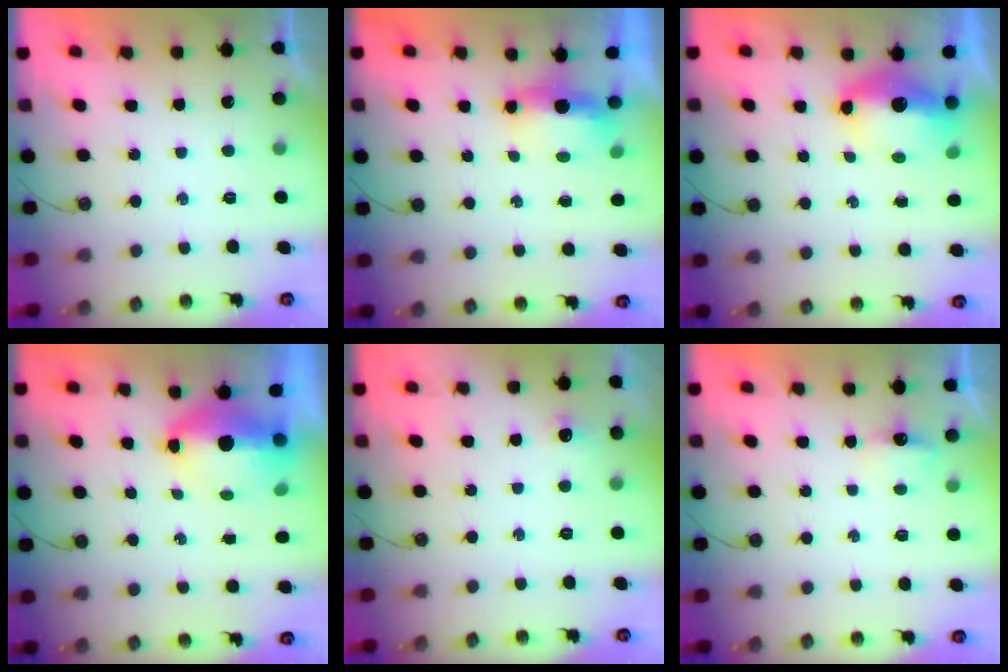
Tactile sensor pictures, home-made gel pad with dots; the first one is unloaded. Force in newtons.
{"total": 5.6, "press": 5.6, "slide": 0.9}
{"total": 8.2, "press": 8.2, "slide": 0.4}
{"total": 12.9, "press": 9.3, "slide": 9.0}
{"total": 5.7, "press": 5.6, "slide": 1.1}
{"total": 3.0, "press": 3.0, "slide": 0.5}